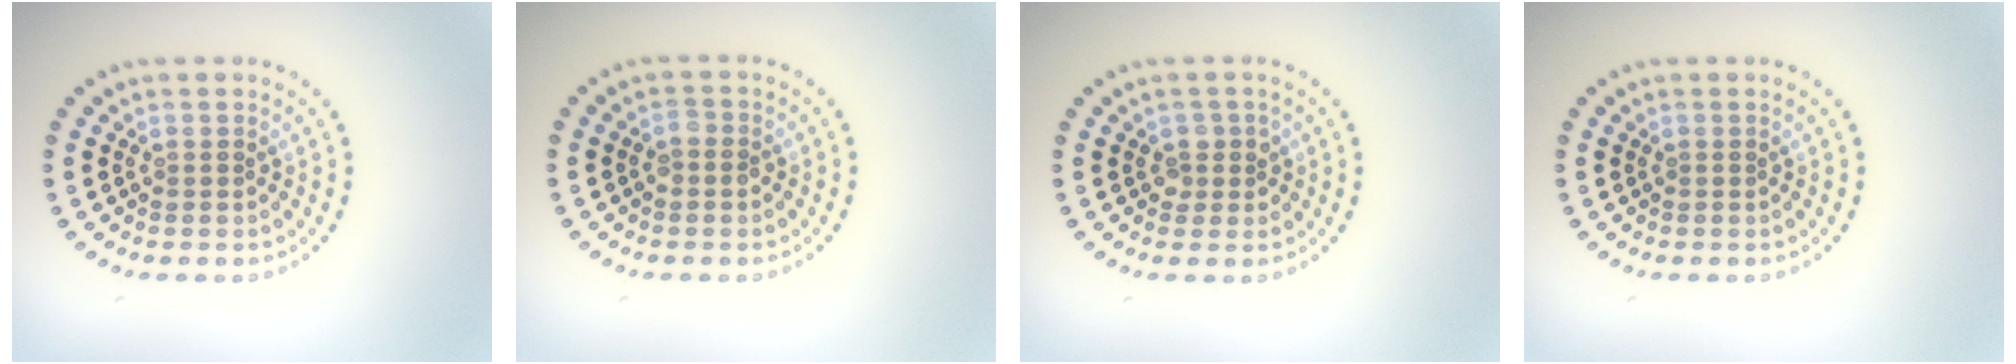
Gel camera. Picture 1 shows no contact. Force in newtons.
{"total": 1.1, "press": 1.0, "slide": 0.3}
{"total": 1.5, "press": 1.4, "slide": 0.7}
{"total": 0.0}